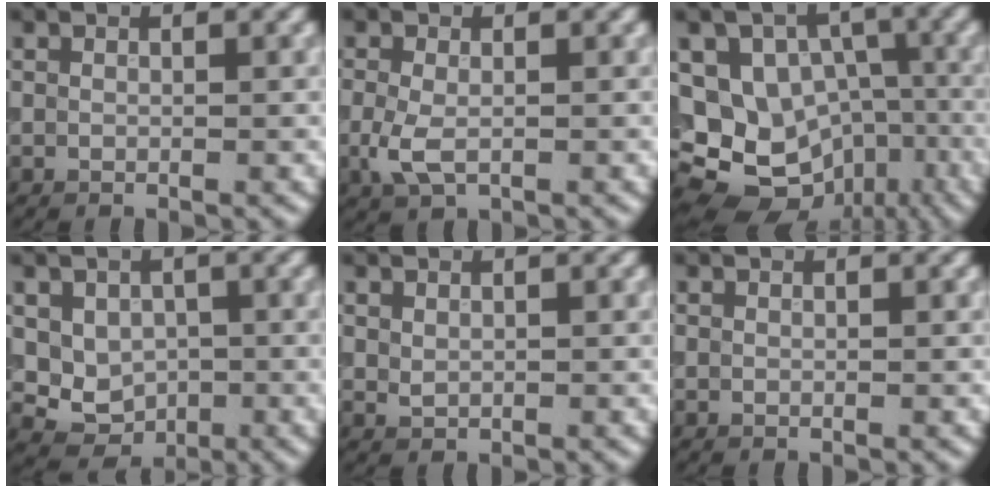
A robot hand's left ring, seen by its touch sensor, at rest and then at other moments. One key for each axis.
{"total": 2.8, "fx": -0.5, "fy": 1.6, "fz": 2.2, "tx": -0.052, "ty": -0.005, "tz": -0.010}
{"total": 14.5, "fx": -3.9, "fy": 12.4, "fz": 6.4, "tx": -0.124, "ty": 0.005, "tz": -0.058}
{"total": 4.3, "fx": 0.3, "fy": 3.7, "fz": 2.2, "tx": -0.025, "ty": -0.007, "tz": 0.008}
{"total": 0.7, "fx": 0.3, "fy": 0.5, "fz": 0.3, "tx": -0.008, "ty": -0.003, "tz": 0.010}
{"total": 0.0}